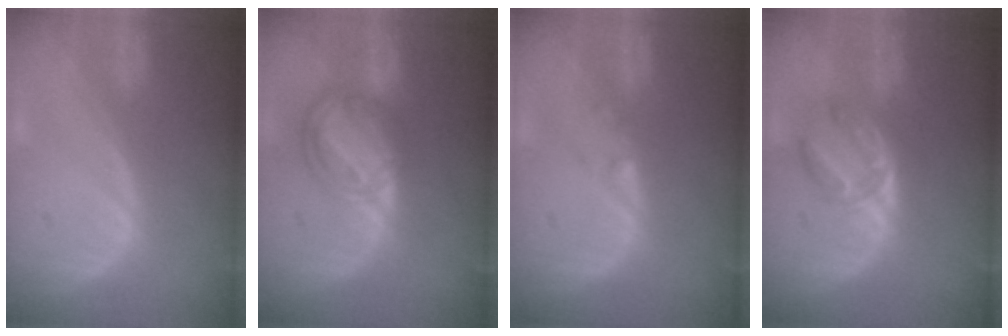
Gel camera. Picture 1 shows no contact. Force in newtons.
{"total": 8.2, "press": 7.0, "slide": 4.1}
{"total": 0.7, "press": 0.6, "slide": 0.4}
{"total": 5.6, "press": 5.4, "slide": 1.4}